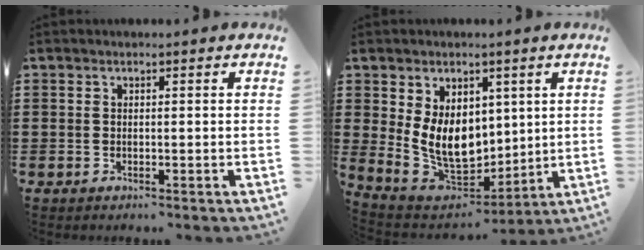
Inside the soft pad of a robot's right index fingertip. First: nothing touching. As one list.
[{"total": 10.3, "force": [1.8, 7.7, 6.6], "torque": [-0.139, -0.008, 0.036]}]